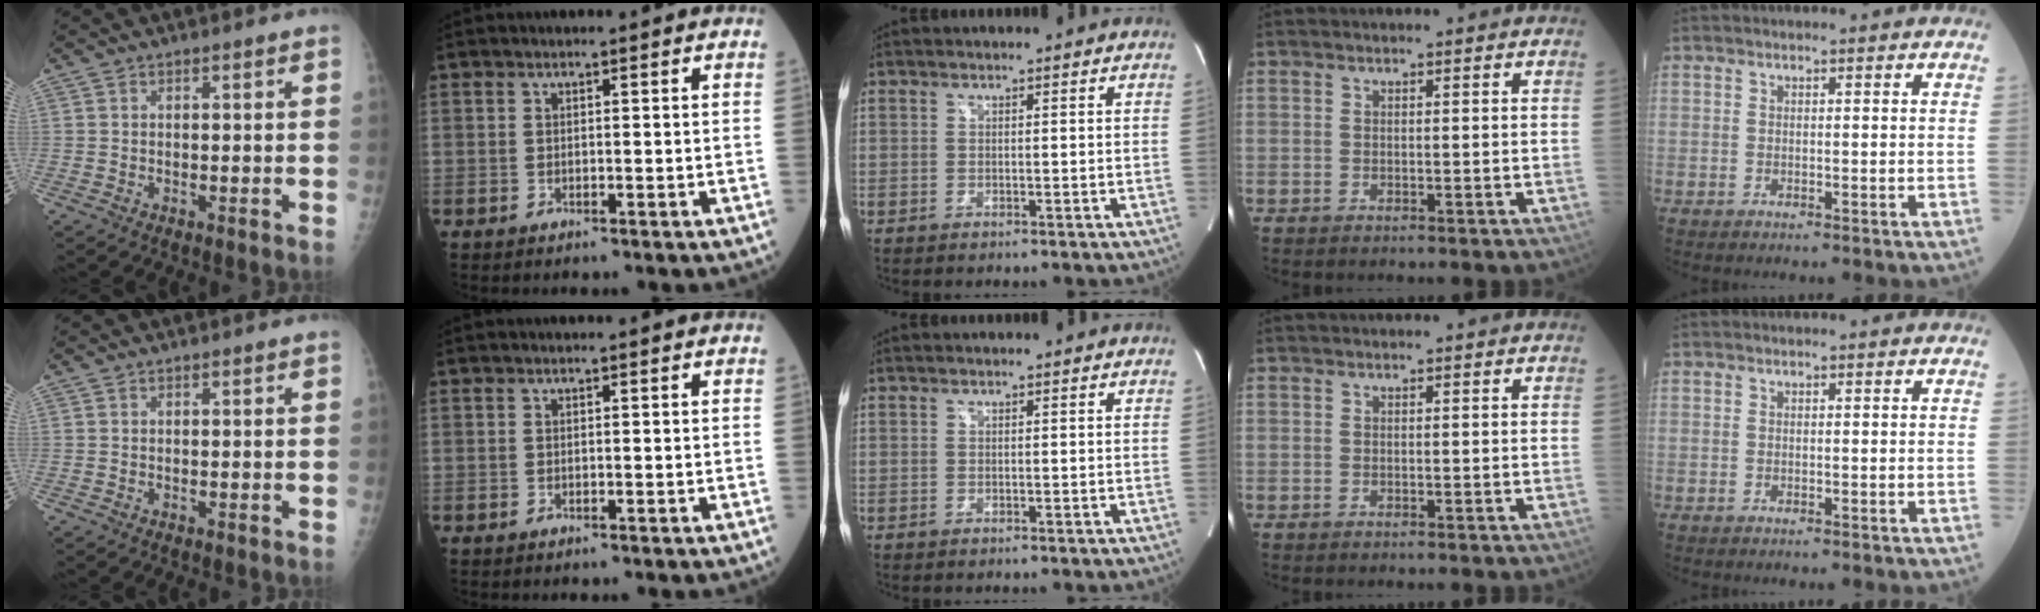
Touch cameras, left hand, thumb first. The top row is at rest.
{}